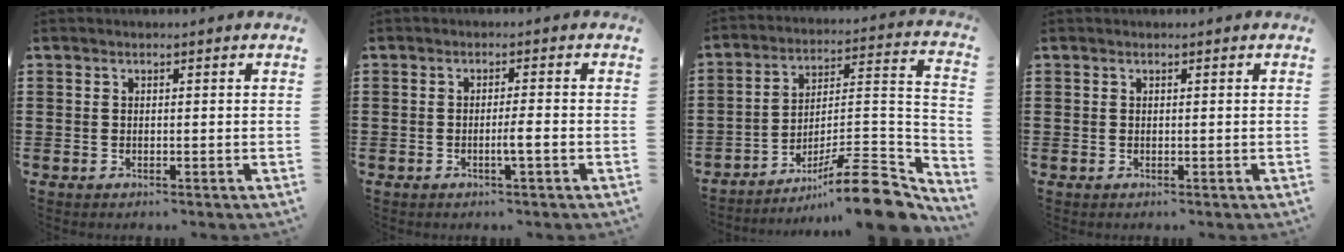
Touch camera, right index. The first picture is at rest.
{"total": 2.5, "force": [-0.9, -0.2, 2.3], "torque": [-0.037, -0.004, -0.018]}
{"total": 12.7, "force": [-9.5, 2.0, 8.2], "torque": [-0.108, 0.026, -0.175]}
{"total": 0.0}